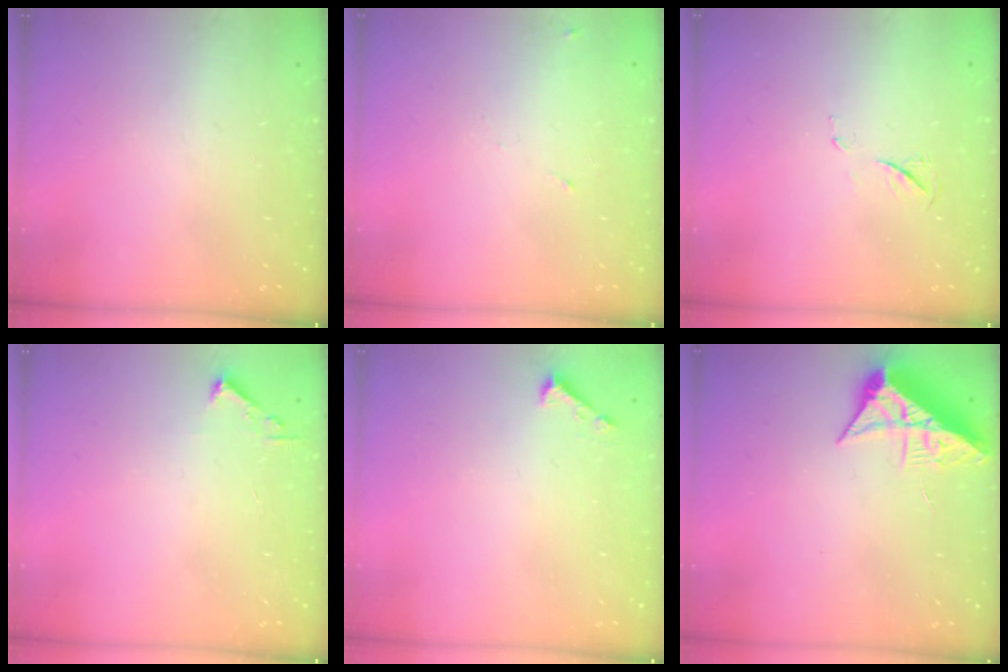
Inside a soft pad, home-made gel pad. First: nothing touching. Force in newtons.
{"total": 4.3, "press": 4.3, "slide": 0.7}
{"total": 4.5, "press": 4.5, "slide": 0.6}
{"total": 2.4, "press": 2.4, "slide": 0.3}
{"total": 1.6, "press": 1.6, "slide": 0.1}
{"total": 8.4, "press": 8.4, "slide": 0.5}